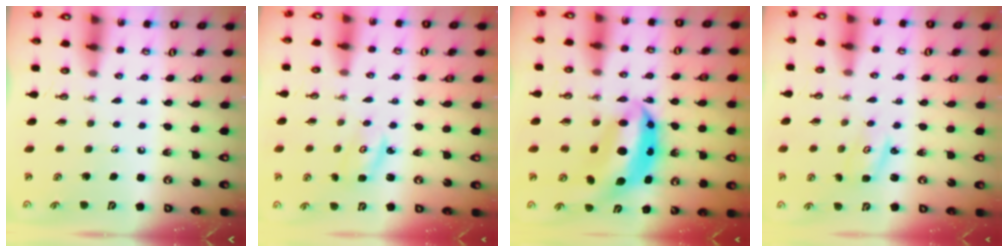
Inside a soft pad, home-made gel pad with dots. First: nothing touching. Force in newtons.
{"total": 2.2, "press": 2.2, "slide": 0.2}
{"total": 10.4, "press": 10.4, "slide": 1.0}
{"total": 2.4, "press": 2.3, "slide": 0.4}